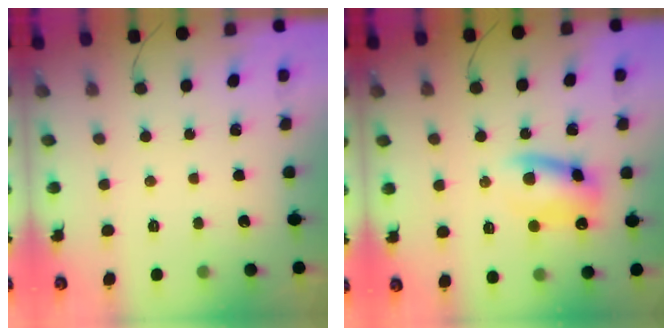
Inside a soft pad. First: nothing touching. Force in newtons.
{"total": 10.8, "press": 10.6, "slide": 2.0}